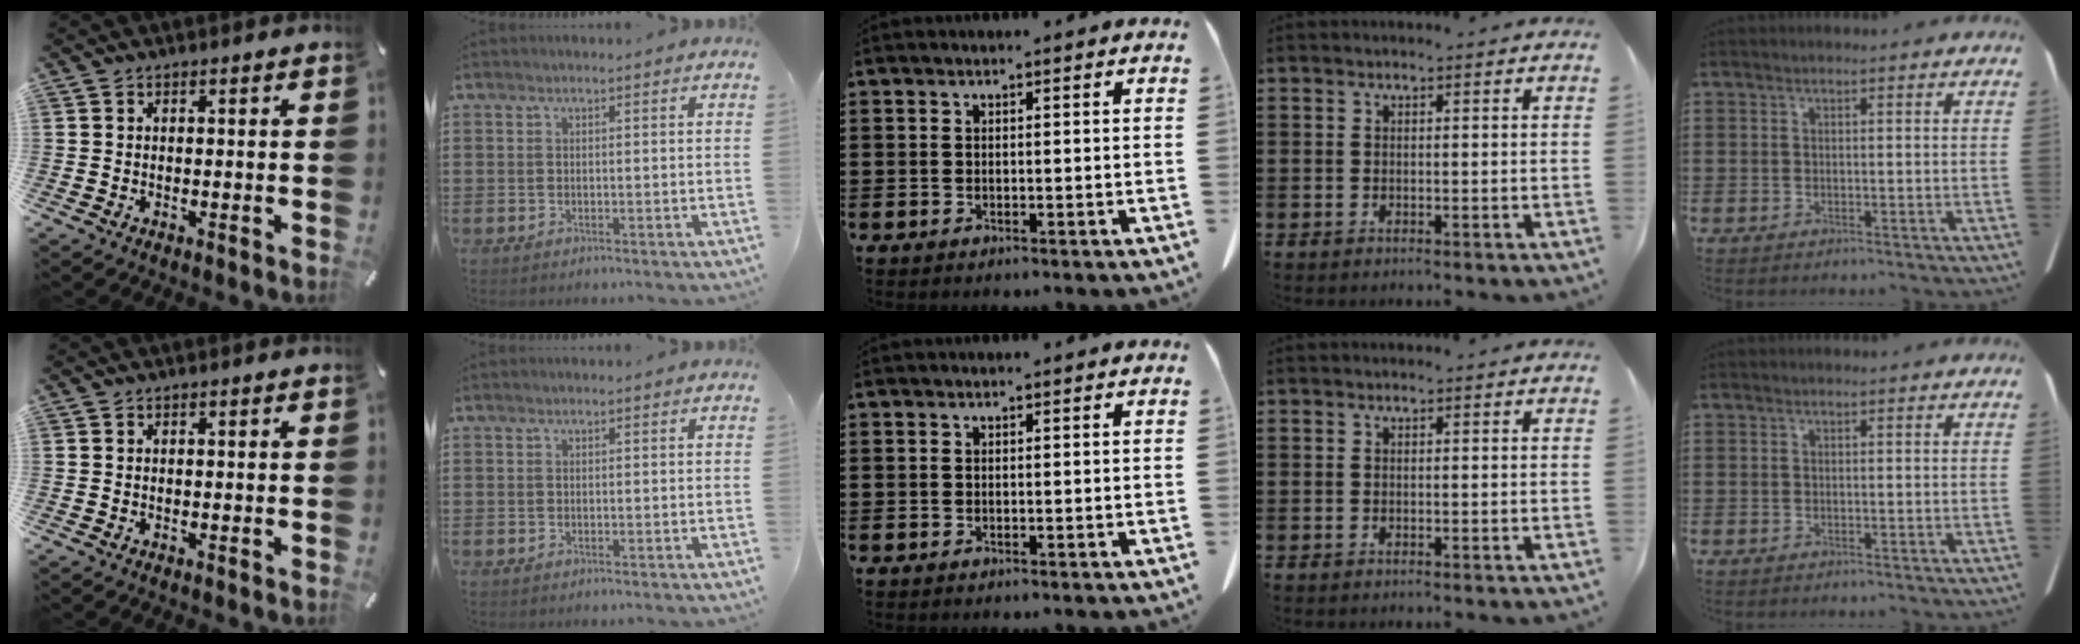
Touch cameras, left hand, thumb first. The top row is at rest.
{}